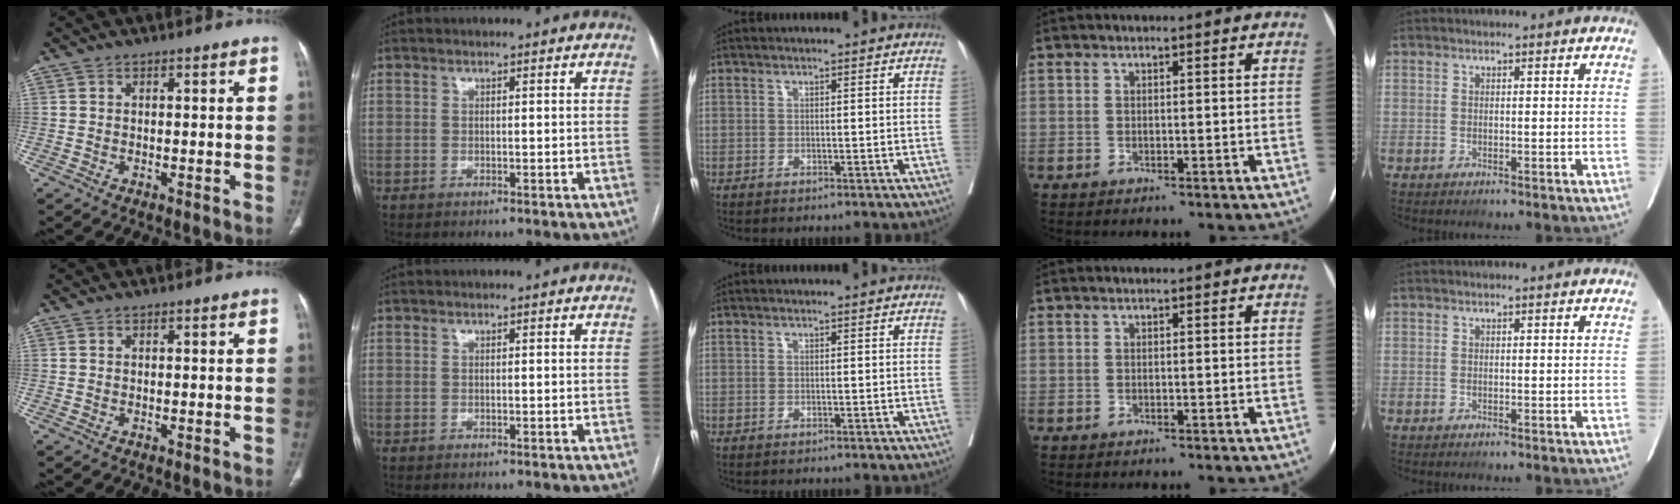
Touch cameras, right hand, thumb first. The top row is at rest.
{}